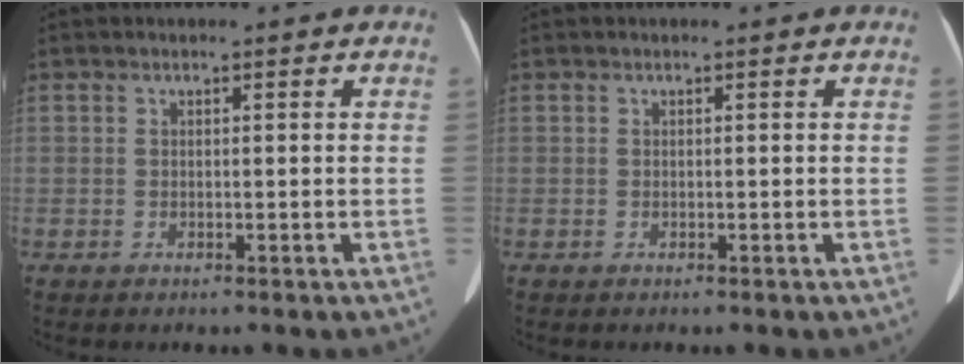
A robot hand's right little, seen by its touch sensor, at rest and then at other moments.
{"total": 0.0}